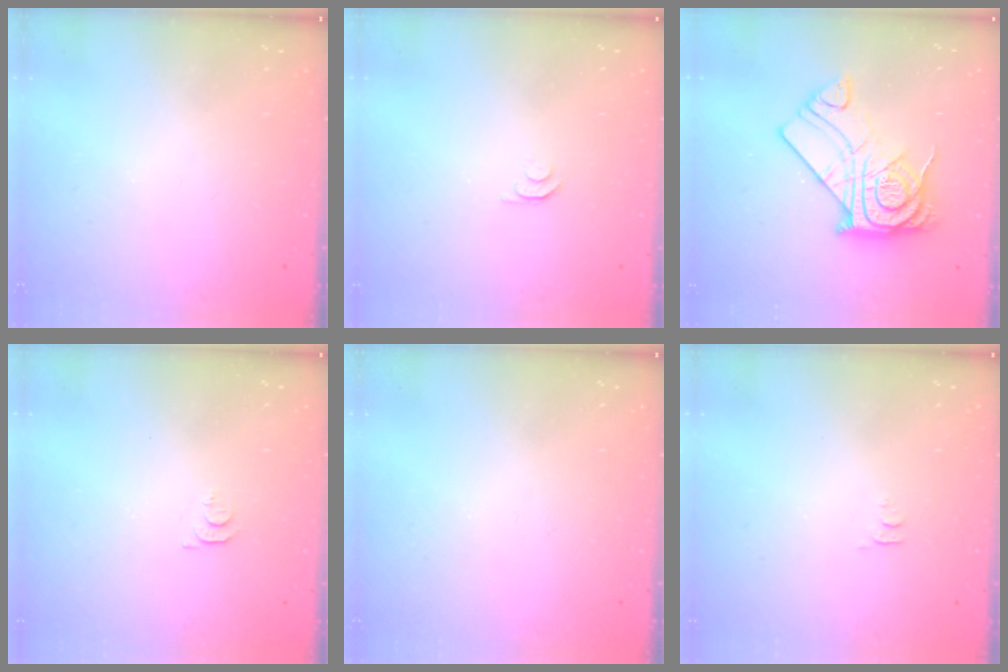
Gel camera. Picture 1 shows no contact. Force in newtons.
{"total": 4.3, "press": 4.3, "slide": 0.7}
{"total": 15.9, "press": 15.9, "slide": 1.4}
{"total": 3.7, "press": 3.6, "slide": 0.4}
{"total": 0.0}
{"total": 3.4, "press": 3.4, "slide": 0.5}